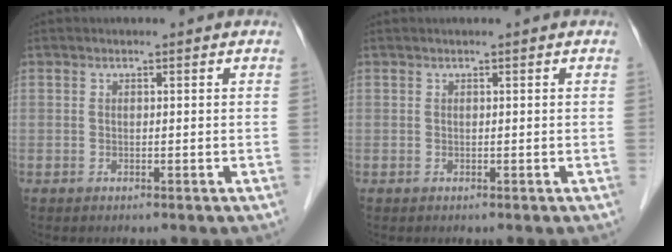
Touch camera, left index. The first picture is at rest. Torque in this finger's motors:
{"motor_torque": [-0.15, -0.09, 0.10, 0.02]}